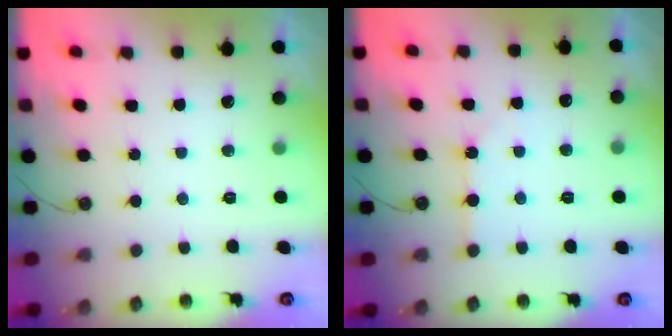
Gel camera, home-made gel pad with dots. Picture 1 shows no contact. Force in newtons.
{"total": 2.5, "press": 2.5, "slide": 0.4}